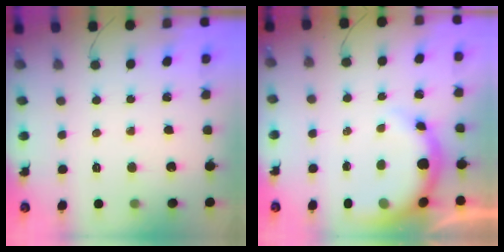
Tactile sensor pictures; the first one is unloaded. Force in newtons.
{"total": 7.8, "press": 7.7, "slide": 1.3}